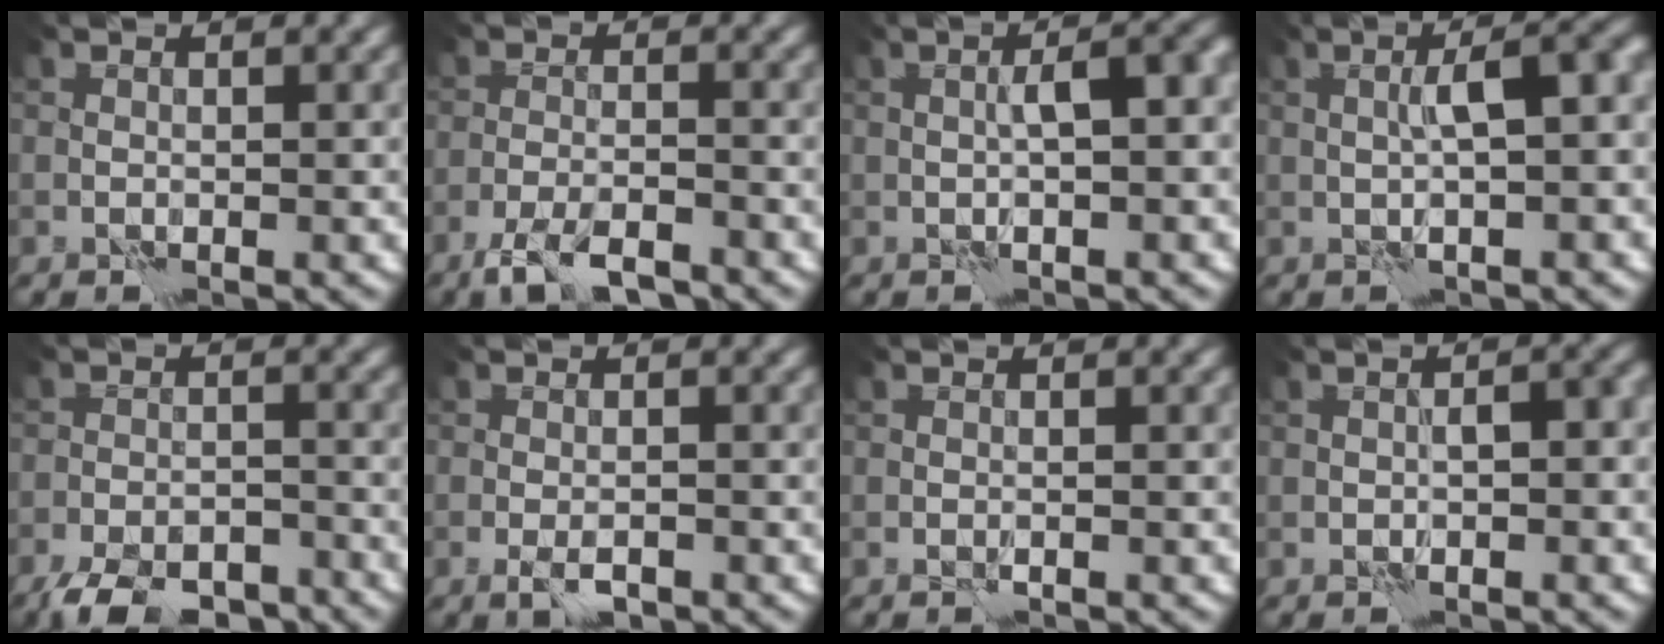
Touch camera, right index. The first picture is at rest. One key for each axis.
{"total": 4.5, "fx": -3.5, "fy": 1.0, "fz": 2.7, "tx": -0.049, "ty": -0.004, "tz": -0.068}
{"total": 3.5, "fx": 0.1, "fy": 0.6, "fz": 3.4, "tx": -0.059, "ty": 0.013, "tz": 0.003}
{"total": 4.7, "fx": 0.5, "fy": 0.8, "fz": 4.7, "tx": -0.075, "ty": 0.015, "tz": 0.009}
{"total": 7.5, "fx": -6.3, "fy": 2.5, "fz": 3.3, "tx": -0.048, "ty": -0.017, "tz": -0.103}
{"total": 1.7, "fx": -0.8, "fy": 0.5, "fz": 1.4, "tx": -0.028, "ty": -0.003, "tz": -0.013}
{"total": 0.0}
{"total": 2.0, "fx": -0.5, "fy": 0.7, "fz": 1.9, "tx": -0.026, "ty": 0.007, "tz": -0.004}